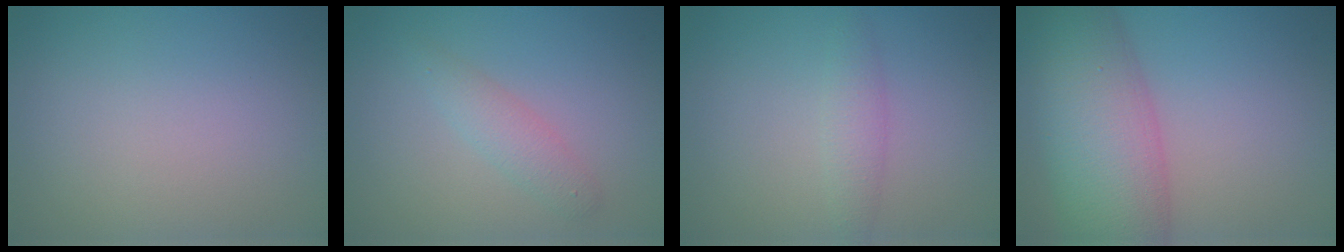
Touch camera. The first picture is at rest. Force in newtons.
{"total": 1.9, "press": 1.9, "slide": 0.0}
{"total": 1.8, "press": 1.8, "slide": 0.1}
{"total": 10.3, "press": 10.3, "slide": 0.6}